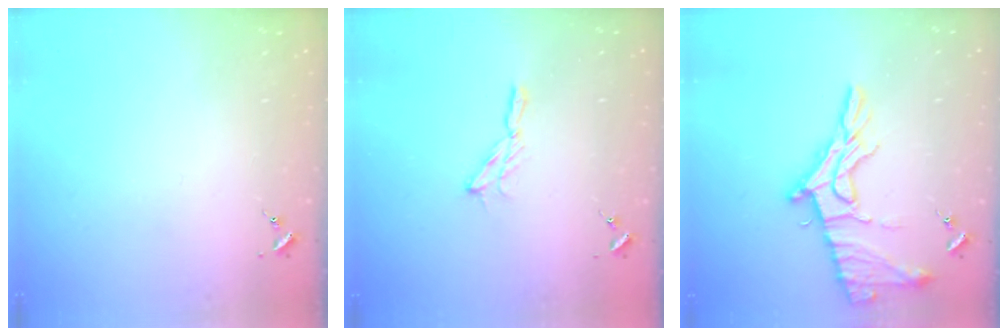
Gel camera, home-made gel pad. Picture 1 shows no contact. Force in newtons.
{"total": 6.1, "press": 6.1, "slide": 0.3}
{"total": 16.5, "press": 16.5, "slide": 1.3}